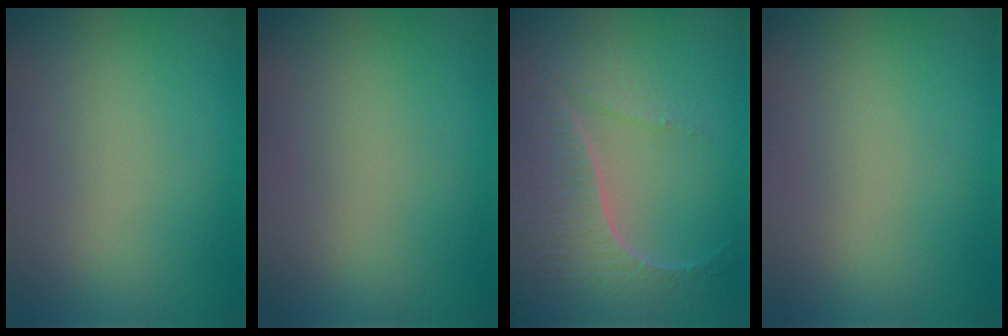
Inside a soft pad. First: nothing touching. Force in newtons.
{"total": 0.0}
{"total": 5.8, "press": 4.8, "slide": 3.2}
{"total": 0.0}